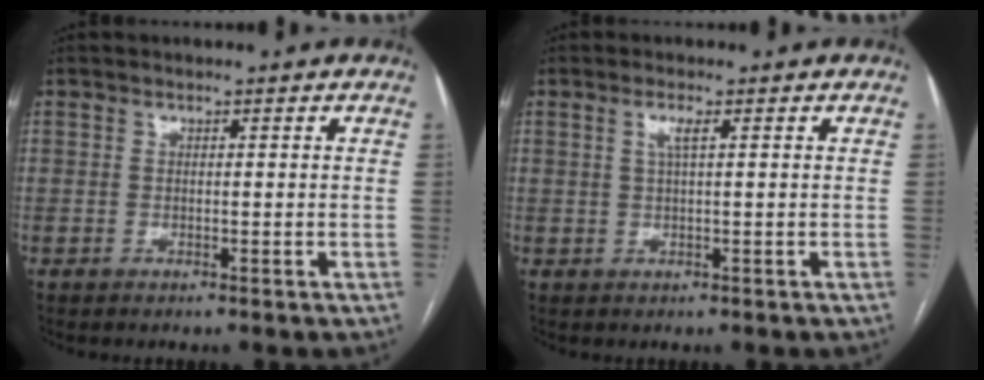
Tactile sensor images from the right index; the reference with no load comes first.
{"total": 1.9, "force": [0.6, 0.0, 1.8], "torque": [-0.039, 0.002, 0.011]}